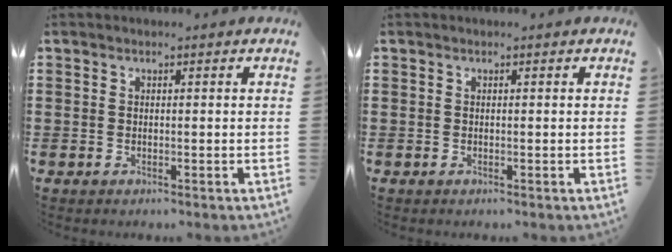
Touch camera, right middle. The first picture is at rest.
{"total": 0.0}